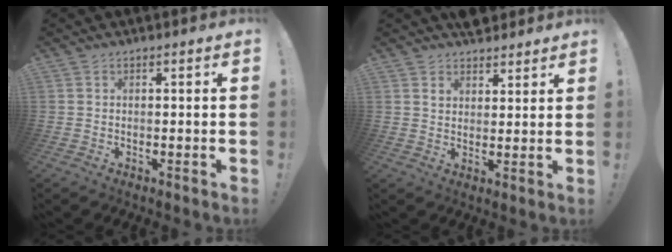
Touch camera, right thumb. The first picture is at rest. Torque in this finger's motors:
{"motor_torque": [-0.02, 0.05, 0.17, 0.06, 0.03]}